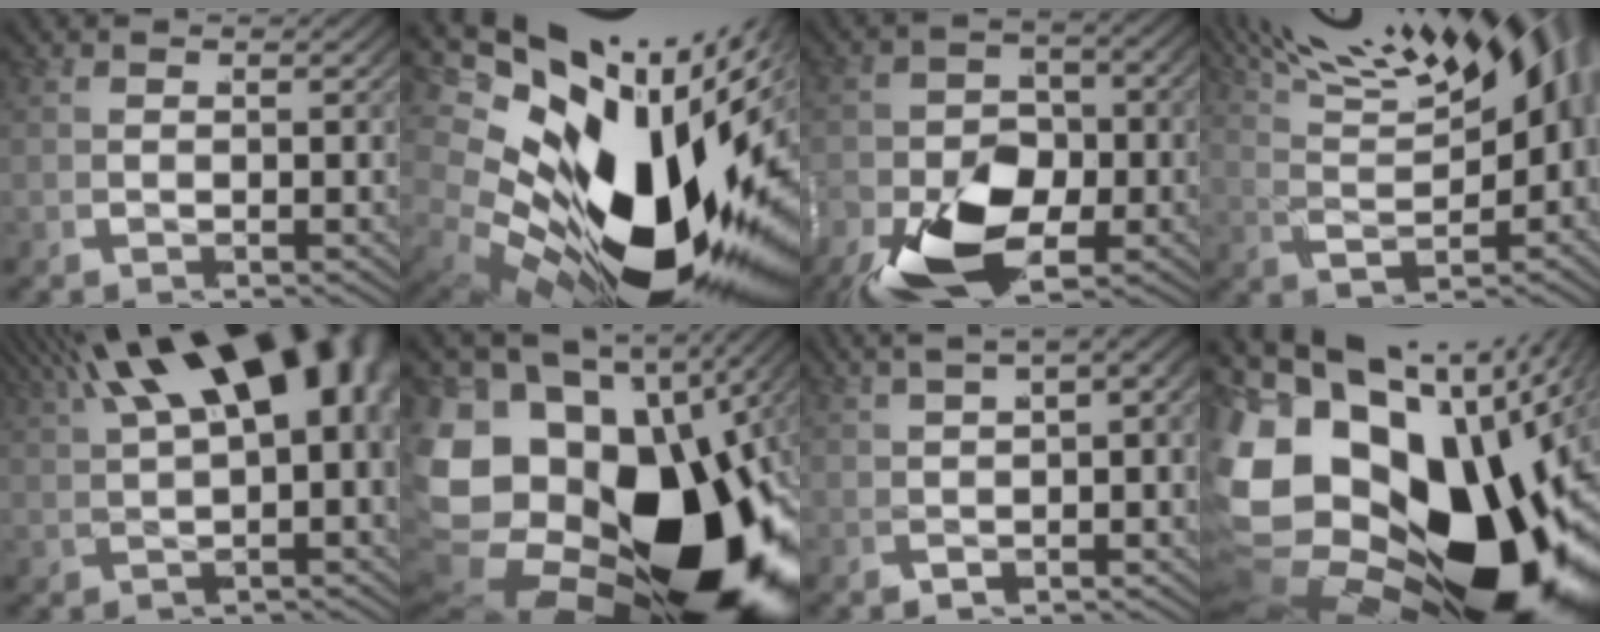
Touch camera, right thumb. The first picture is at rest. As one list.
[{"total": 22.9, "force": [-2.4, 14.7, 17.4], "torque": [-0.288, -0.055, -0.024]}, {"total": 11.8, "force": [-4.0, 7.4, 8.2], "torque": [-0.184, -0.057, -0.045]}, {"total": 11.3, "force": [4.6, 5.9, 8.5], "torque": [-0.120, 0.017, 0.075]}, {"total": 11.6, "force": [3.1, 6.2, 9.3], "torque": [-0.141, 0.009, 0.051]}, {"total": 30.9, "force": [-5.4, 21.3, 21.7], "torque": [-0.429, -0.087, -0.056]}, {"total": 7.6, "force": [1.5, 4.4, 6.0], "torque": [-0.085, 0.018, 0.012]}, {"total": 28.6, "force": [-3.7, 20.0, 20.1], "torque": [-0.382, -0.061, -0.044]}]